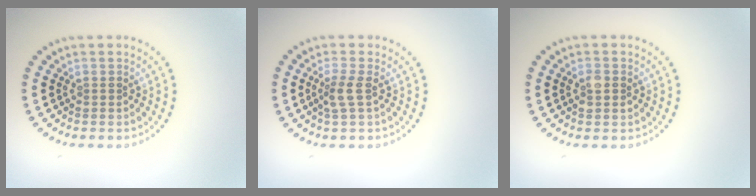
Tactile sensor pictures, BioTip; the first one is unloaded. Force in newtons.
{"total": 1.7, "press": 1.4, "slide": 1.0}
{"total": 1.5, "press": 1.5, "slide": 0.2}